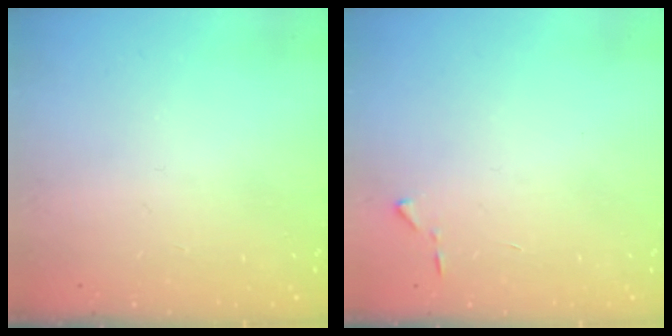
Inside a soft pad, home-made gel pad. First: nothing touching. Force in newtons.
{"total": 3.9, "press": 3.9, "slide": 0.5}